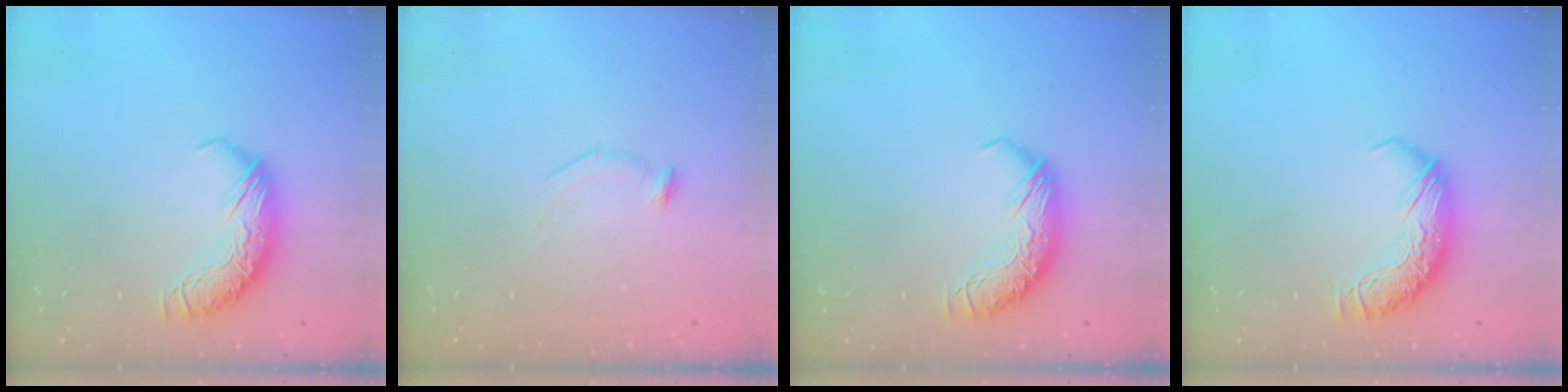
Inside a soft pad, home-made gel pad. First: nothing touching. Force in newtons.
{"total": 8.9, "press": 8.9, "slide": 0.3}
{"total": 0.0}
{"total": 0.0}